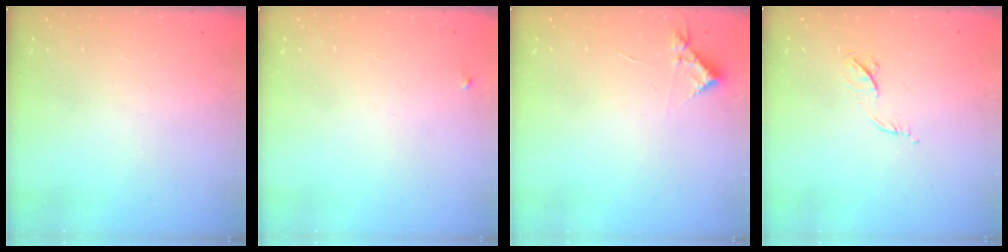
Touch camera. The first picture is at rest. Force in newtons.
{"total": 3.3, "press": 3.3, "slide": 0.4}
{"total": 4.1, "press": 4.1, "slide": 0.5}
{"total": 6.2, "press": 6.1, "slide": 1.1}